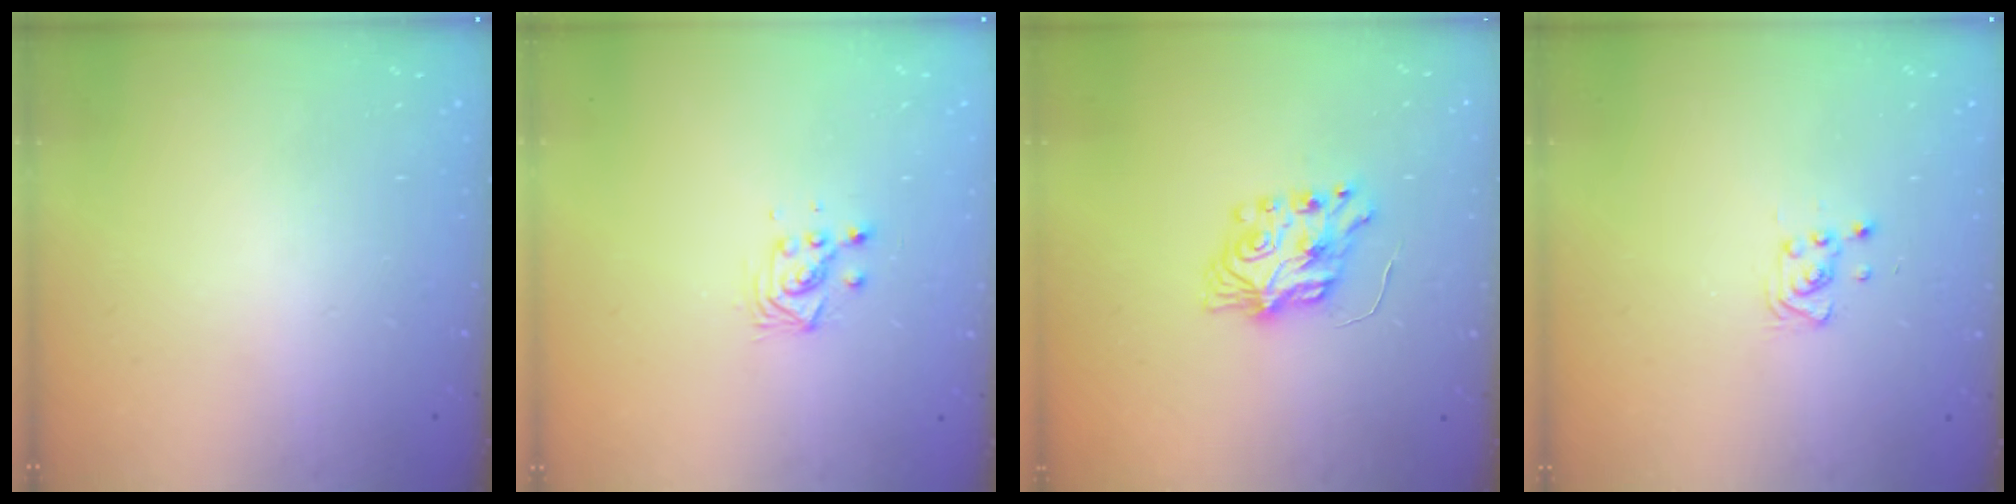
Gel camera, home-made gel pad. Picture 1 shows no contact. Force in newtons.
{"total": 3.7, "press": 3.7, "slide": 0.3}
{"total": 7.3, "press": 7.3, "slide": 0.3}
{"total": 4.4, "press": 4.2, "slide": 1.1}